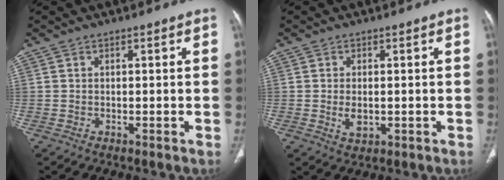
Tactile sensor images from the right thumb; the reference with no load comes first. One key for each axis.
{"total": 3.2, "fx": -0.3, "fy": 1.9, "fz": 2.6, "tx": -0.048, "ty": -0.006, "tz": -0.002}